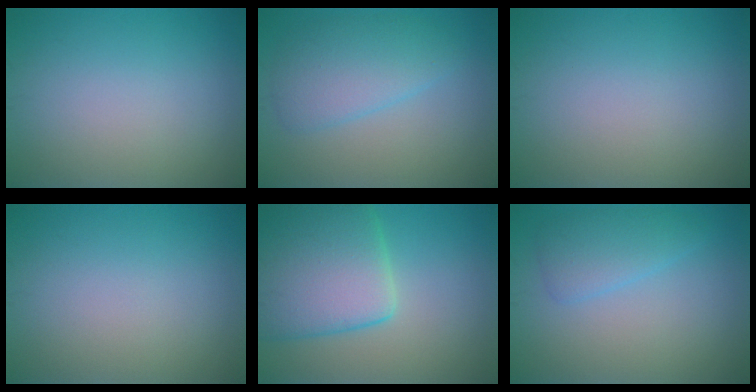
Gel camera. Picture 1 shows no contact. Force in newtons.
{"total": 4.1, "press": 4.0, "slide": 0.2}
{"total": 0.0}
{"total": 0.0}
{"total": 8.9, "press": 8.9, "slide": 0.3}
{"total": 2.6, "press": 2.6, "slide": 0.1}